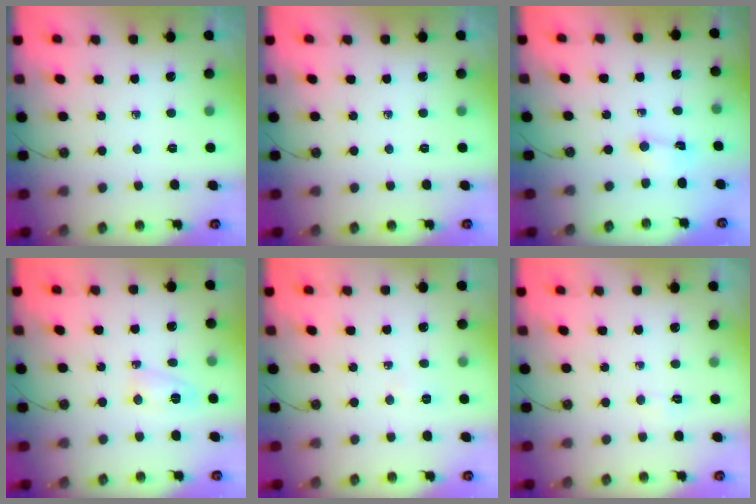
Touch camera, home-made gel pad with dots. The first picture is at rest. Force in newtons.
{"total": 0.0}
{"total": 0.8, "press": 0.8, "slide": 0.2}
{"total": 3.6, "press": 3.4, "slide": 1.2}
{"total": 2.6, "press": 2.4, "slide": 0.9}
{"total": 2.5, "press": 2.5, "slide": 0.3}